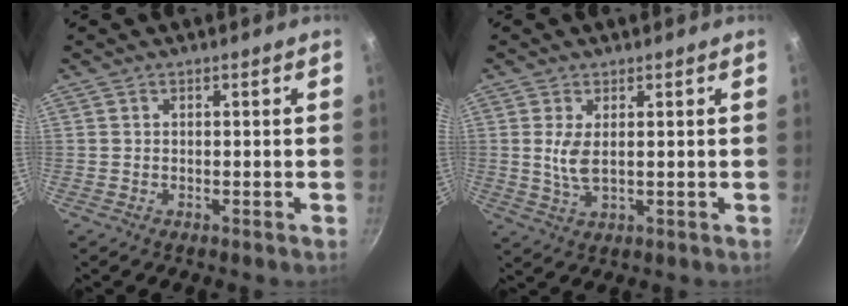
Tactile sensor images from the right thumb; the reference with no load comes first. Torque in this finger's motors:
{"motor_torque": [-0.53, 0.63, 0.10, 0.48, 0.02]}